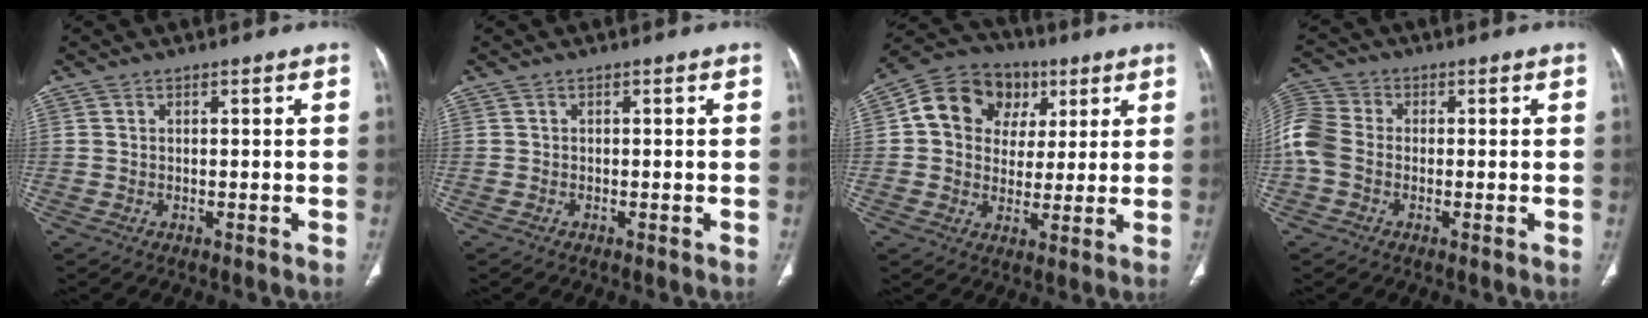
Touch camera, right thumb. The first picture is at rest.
{"total": 0.0}
{"total": 13.9, "force": [3.9, 11.8, 6.4], "torque": [-0.076, 0.012, 0.058]}
{"total": 8.9, "force": [-1.2, 6.8, 5.6], "torque": [-0.136, 0.023, -0.031]}